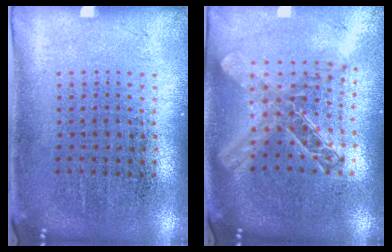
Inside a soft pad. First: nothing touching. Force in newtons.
{"total": 1.9, "press": 1.7, "slide": 1.0}